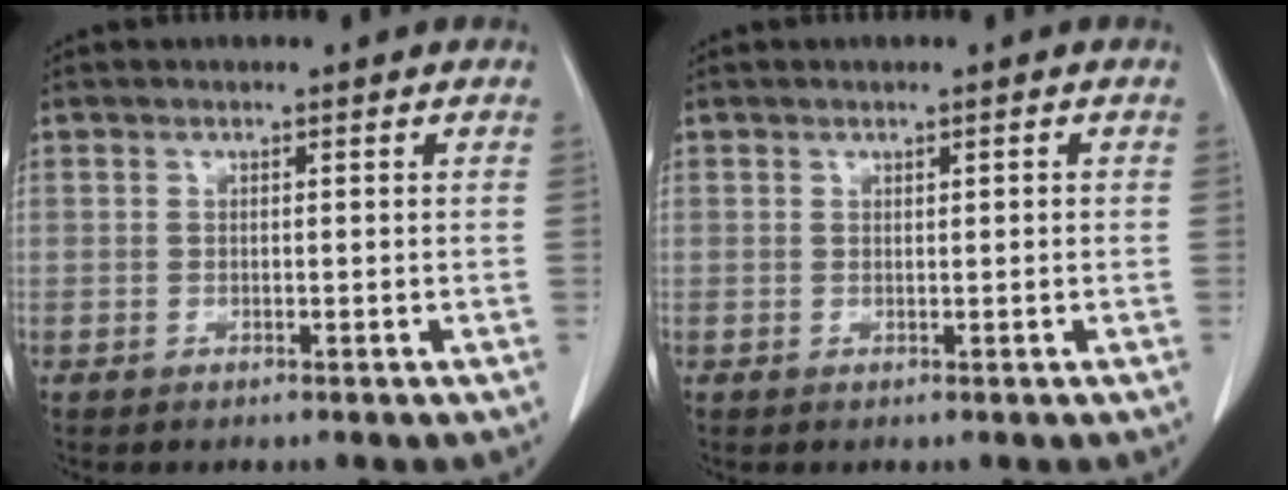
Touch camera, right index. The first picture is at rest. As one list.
[{"total": 0.5, "force": [0.2, 0.1, 0.5], "torque": [-0.011, 0.000, 0.005]}]